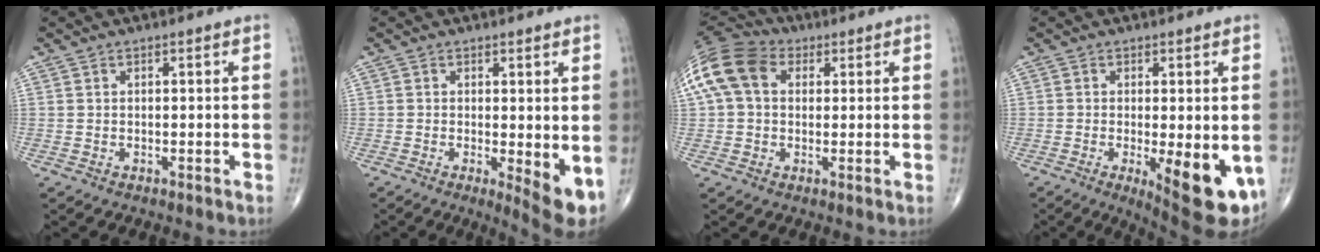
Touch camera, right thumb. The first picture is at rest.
{"total": 6.1, "force": [-0.6, 1.8, 5.8], "torque": [-0.081, -0.018, -0.009]}
{"total": 14.9, "force": [3.8, 10.8, 9.5], "torque": [-0.201, 0.037, 0.059]}
{"total": 12.5, "force": [-3.5, 4.0, 11.4], "torque": [-0.134, -0.020, -0.037]}